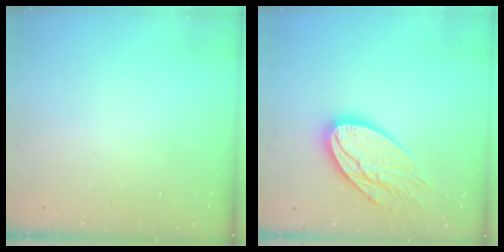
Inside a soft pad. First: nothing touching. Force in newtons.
{"total": 17.5, "press": 17.5, "slide": 1.0}